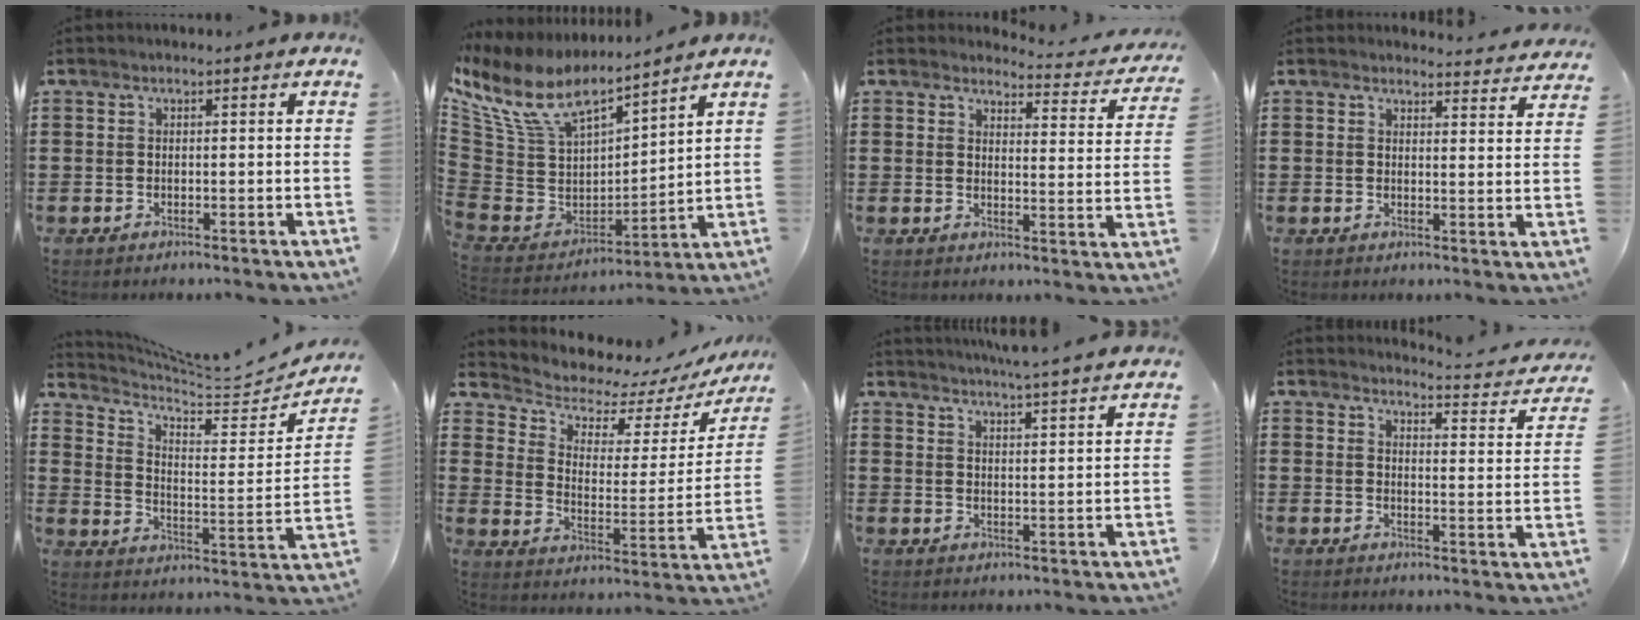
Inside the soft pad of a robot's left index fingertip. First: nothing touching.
{"total": 10.8, "force": [8.1, 4.6, 5.6], "torque": [-0.157, -0.053, 0.142]}
{"total": 3.6, "force": [3.4, 0.5, 1.0], "torque": [-0.028, -0.023, 0.057]}
{"total": 3.2, "force": [3.1, 0.1, 0.3], "torque": [-0.008, -0.017, 0.056]}
{"total": 5.2, "force": [4.6, 1.0, 2.3], "torque": [-0.062, -0.042, 0.072]}
{"total": 5.8, "force": [5.2, 2.2, 1.3], "torque": [-0.053, -0.043, 0.086]}
{"total": 4.3, "force": [4.1, -1.0, 0.8], "torque": [-0.030, -0.024, 0.071]}
{"total": 3.1, "force": [2.9, -0.1, 0.9], "torque": [-0.020, -0.031, 0.042]}